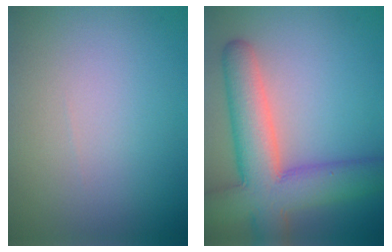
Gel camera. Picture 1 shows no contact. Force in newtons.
{"total": 9.3, "press": 9.2, "slide": 0.4}